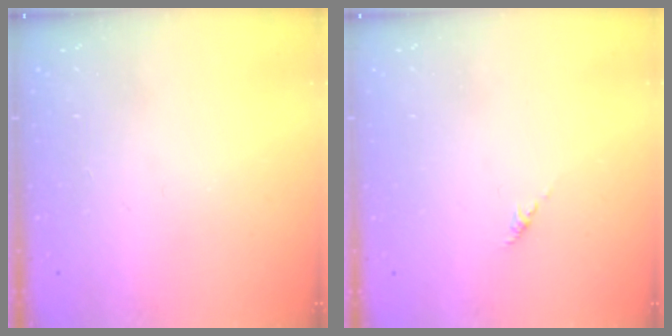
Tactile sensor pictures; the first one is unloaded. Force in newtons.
{"total": 0.6, "press": 0.4, "slide": 0.4}